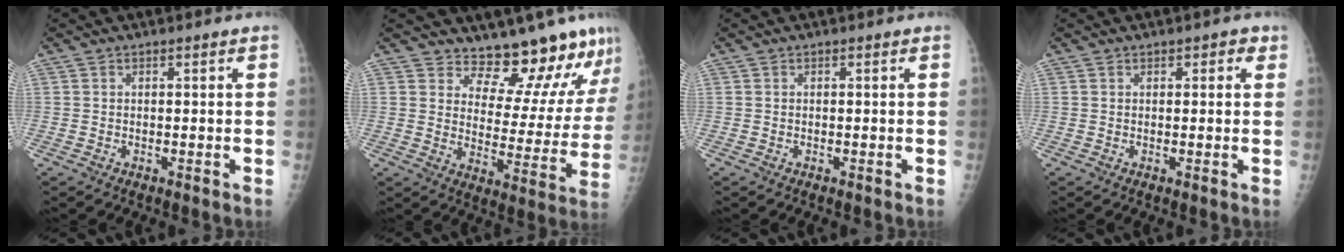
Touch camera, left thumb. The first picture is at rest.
{"total": 15.1, "force": [13.8, 4.1, 4.5], "torque": [-0.011, -0.124, 0.189]}
{"total": 0.0}
{"total": 1.5, "force": [0.8, 1.0, 0.8], "torque": [0.008, 0.000, 0.005]}